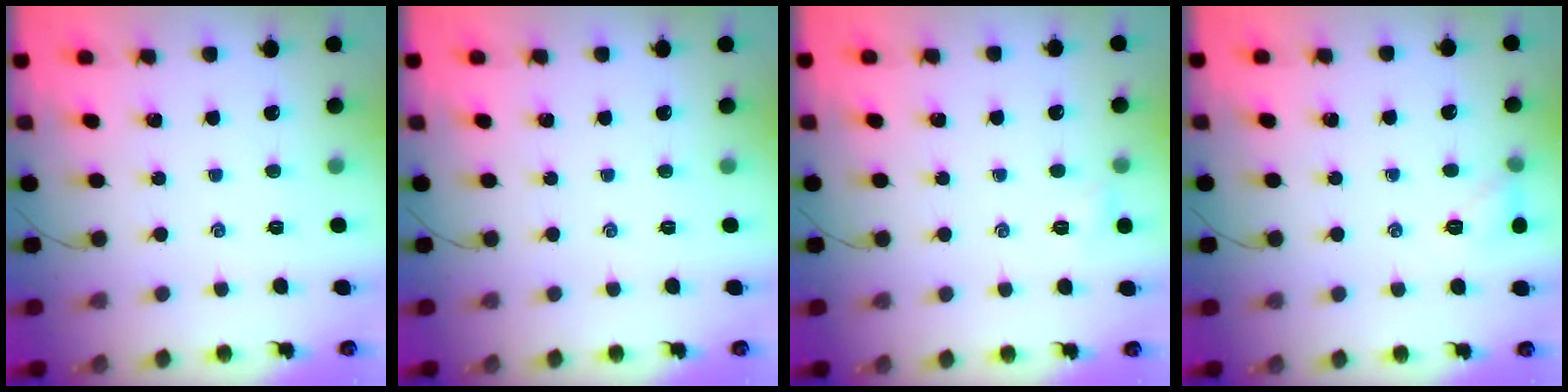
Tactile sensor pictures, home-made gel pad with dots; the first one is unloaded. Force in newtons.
{"total": 0.0}
{"total": 3.5, "press": 3.3, "slide": 1.2}
{"total": 6.0, "press": 5.8, "slide": 1.5}